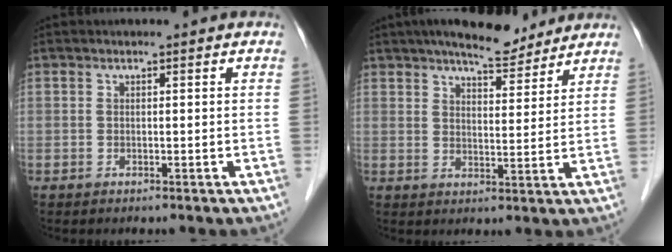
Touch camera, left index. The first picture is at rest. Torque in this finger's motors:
{"motor_torque": [0.75, -0.76, 0.34, 0.07]}